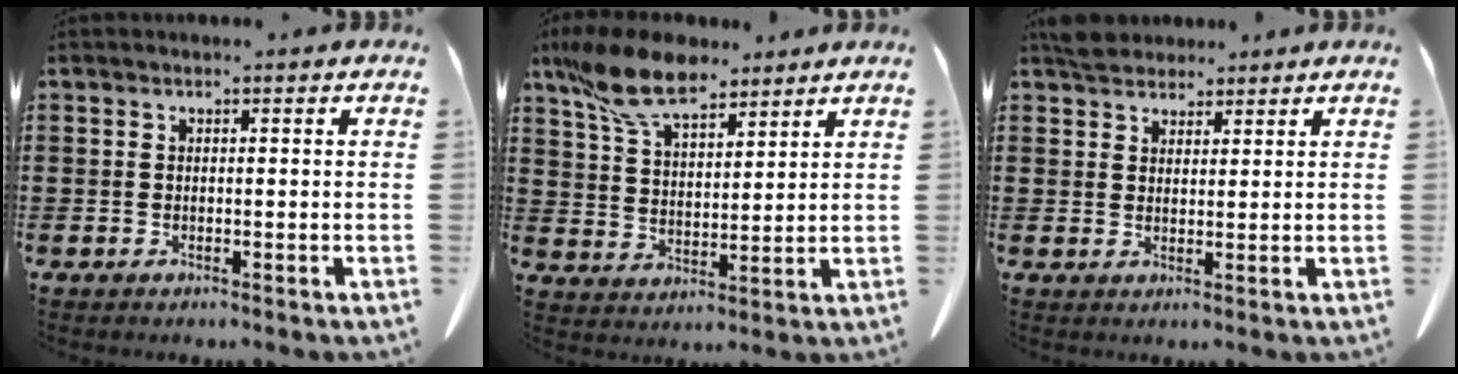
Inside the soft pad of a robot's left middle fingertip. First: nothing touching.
{"total": 11.1, "force": [8.5, 3.8, 6.0], "torque": [-0.140, -0.017, 0.162]}
{"total": 3.3, "force": [3.1, 1.1, 0.6], "torque": [-0.013, -0.002, 0.059]}